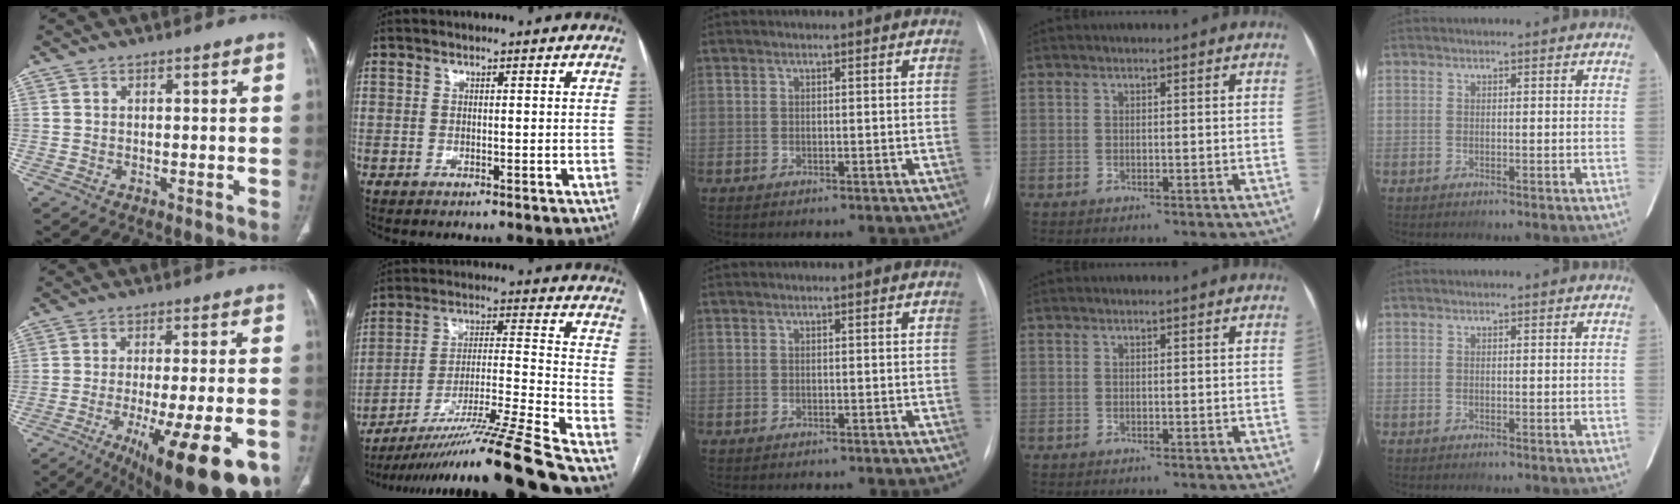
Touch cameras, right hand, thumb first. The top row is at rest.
{"thumb": {"total": 22.1, "force": [-10.3, 6.0, 18.6], "torque": [-0.227, 0.008, -0.144]}, "index": {"total": 22.4, "force": [-18.5, -3.1, 12.4], "torque": [-0.178, -0.023, -0.312]}}